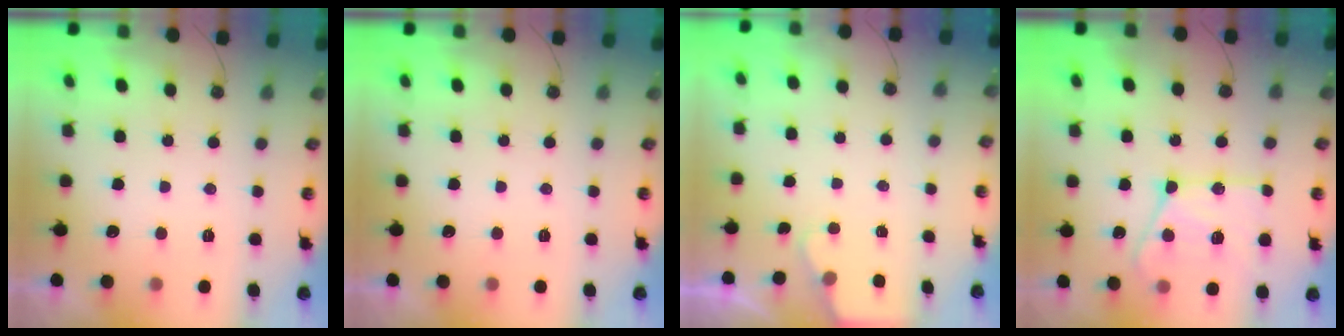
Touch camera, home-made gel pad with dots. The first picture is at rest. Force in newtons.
{"total": 0.0}
{"total": 1.5, "press": 1.5, "slide": 0.3}
{"total": 18.4, "press": 18.3, "slide": 1.4}